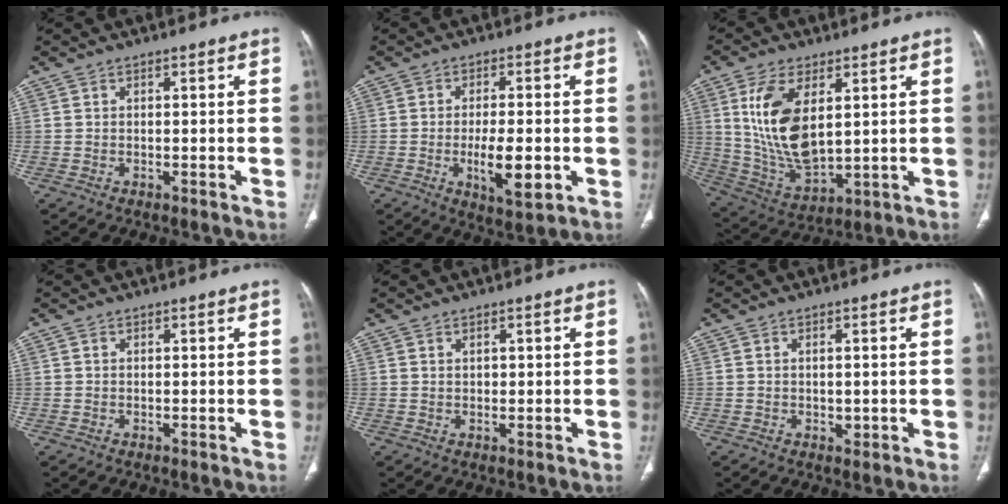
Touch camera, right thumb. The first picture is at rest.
{"total": 8.8, "force": [-2.0, 3.0, 8.0], "torque": [-0.130, -0.009, -0.029]}
{"total": 15.4, "force": [4.3, 7.6, 12.6], "torque": [-0.242, -0.025, 0.099]}
{"total": 0.0}
{"total": 0.8, "force": [0.6, 0.3, 0.4], "torque": [0.001, -0.005, 0.011]}
{"total": 1.5, "force": [-0.1, 0.9, 1.3], "torque": [-0.018, -0.004, 0.001]}